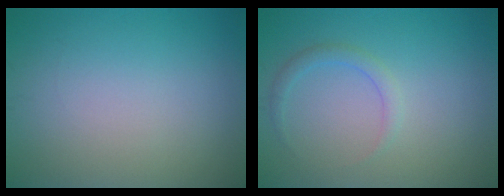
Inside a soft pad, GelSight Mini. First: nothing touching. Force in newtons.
{"total": 1.4, "press": 1.4, "slide": 0.2}